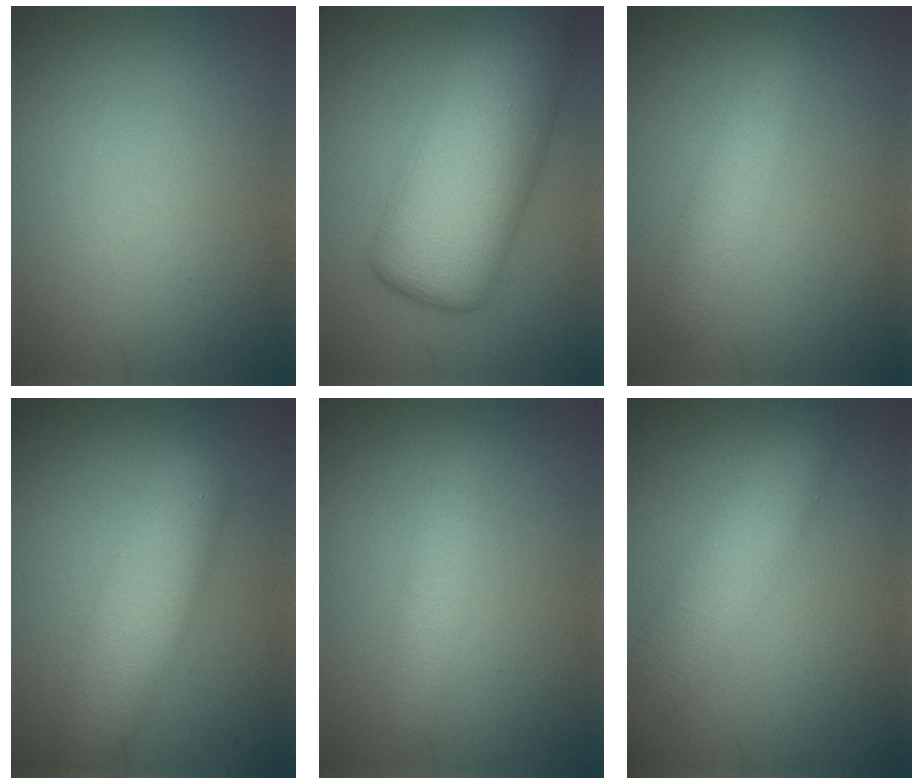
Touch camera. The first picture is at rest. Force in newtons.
{"total": 11.3, "press": 11.2, "slide": 0.4}
{"total": 2.8, "press": 2.8, "slide": 0.0}
{"total": 5.3, "press": 5.3, "slide": 0.2}
{"total": 2.1, "press": 2.1, "slide": 0.1}
{"total": 4.7, "press": 4.7, "slide": 0.3}